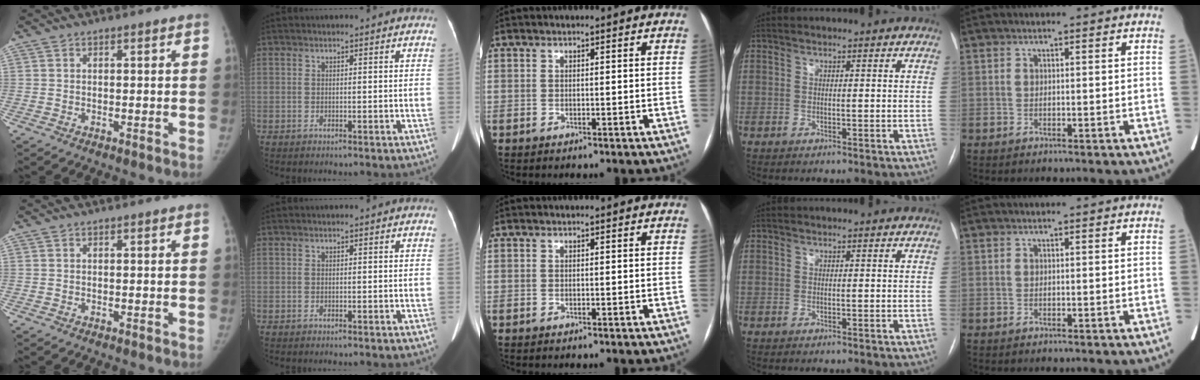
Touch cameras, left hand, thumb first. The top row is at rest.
{}